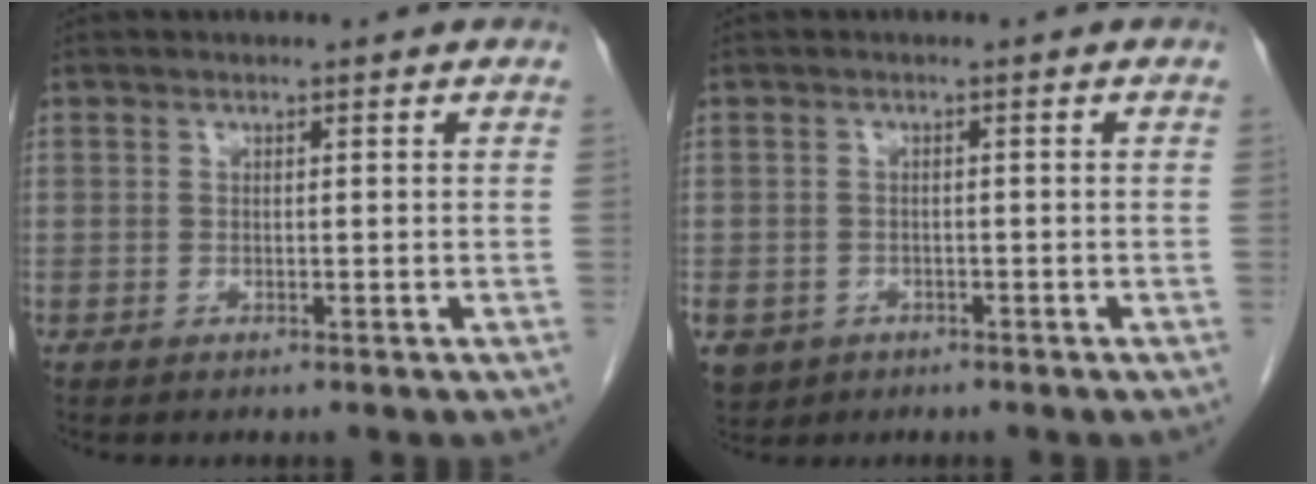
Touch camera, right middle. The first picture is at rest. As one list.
[{"total": 6.7, "force": [-3.1, 5.6, 2.2], "torque": [-0.060, -0.003, -0.043]}]